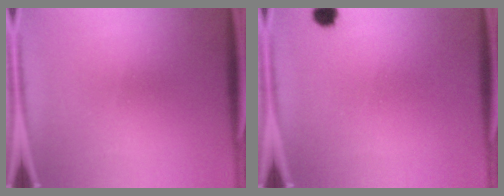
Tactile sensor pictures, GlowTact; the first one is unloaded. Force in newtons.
{"total": 2.3}